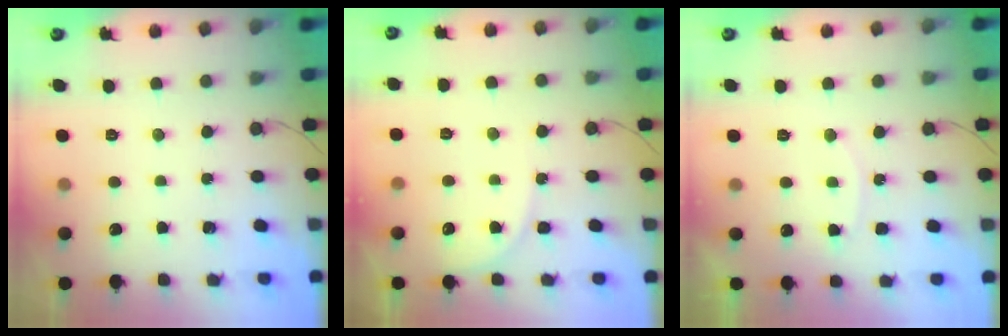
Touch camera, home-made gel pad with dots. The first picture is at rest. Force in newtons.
{"total": 6.7, "press": 6.7, "slide": 0.5}
{"total": 6.7, "press": 6.7, "slide": 0.6}